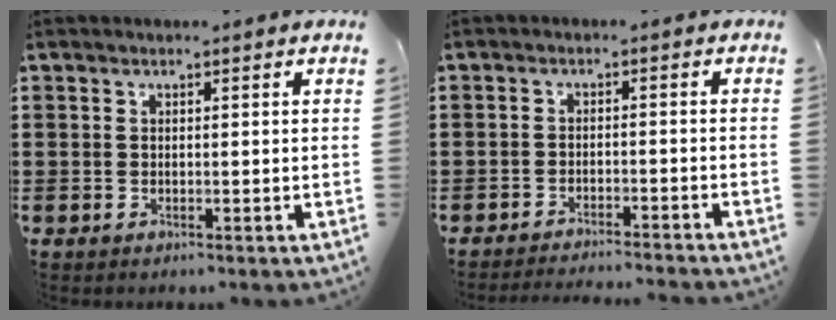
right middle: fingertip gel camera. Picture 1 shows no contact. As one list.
[{"total": 2.4, "force": [-2.4, -0.1, 0.2], "torque": [-0.007, 0.001, -0.051]}]